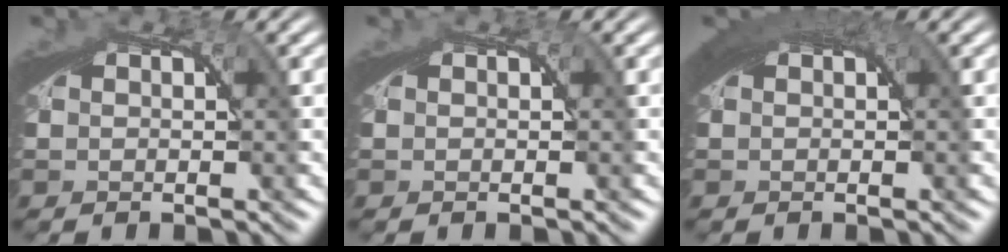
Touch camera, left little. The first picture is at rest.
{"total": 0.0}
{"total": 3.2, "force": [1.5, 0.9, 2.7], "torque": [-0.030, 0.015, 0.018]}